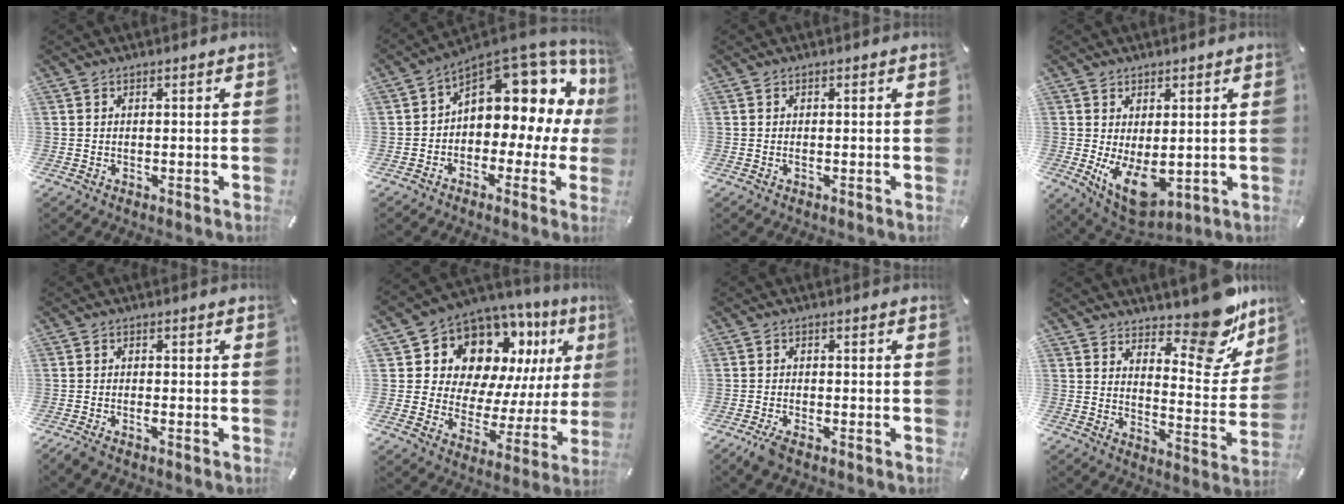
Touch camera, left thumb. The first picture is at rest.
{"total": 11.5, "force": [5.4, 7.6, 6.7], "torque": [-0.085, -0.060, 0.090]}
{"total": 0.6, "force": [-0.3, 0.3, 0.5], "torque": [-0.011, -0.004, -0.004]}
{"total": 9.7, "force": [-0.7, 6.1, 7.5], "torque": [-0.121, -0.014, -0.007]}
{"total": 1.6, "force": [-1.2, 0.3, 1.0], "torque": [-0.016, 0.000, -0.020]}
{"total": 13.3, "force": [8.3, 9.2, 4.9], "torque": [-0.079, -0.086, 0.147]}
{"total": 3.0, "force": [-2.1, 0.8, 1.9], "torque": [-0.042, 0.002, -0.042]}
{"total": 15.1, "force": [11.8, 6.2, 7.0], "torque": [-0.077, -0.112, 0.200]}